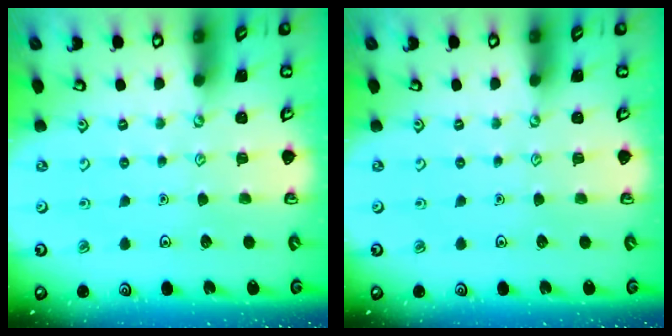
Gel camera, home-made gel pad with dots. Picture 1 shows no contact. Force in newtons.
{"total": 0.0}